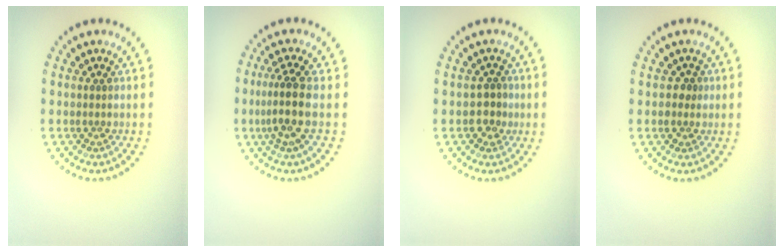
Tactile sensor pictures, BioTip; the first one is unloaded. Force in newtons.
{"total": 3.2, "press": 2.6, "slide": 2.0}
{"total": 1.8, "press": 1.7, "slide": 0.8}
{"total": 1.1, "press": 1.1, "slide": 0.4}